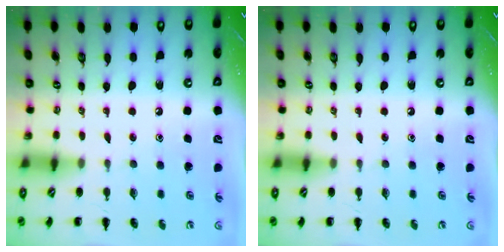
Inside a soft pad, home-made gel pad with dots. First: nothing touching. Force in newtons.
{"total": 0.0}